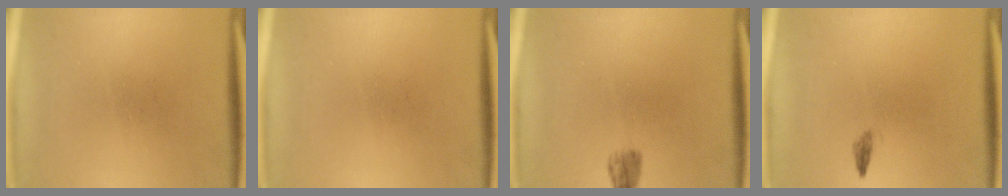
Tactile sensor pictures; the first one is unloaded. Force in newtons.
{"total": 0.0}
{"total": 2.1}
{"total": 0.8}